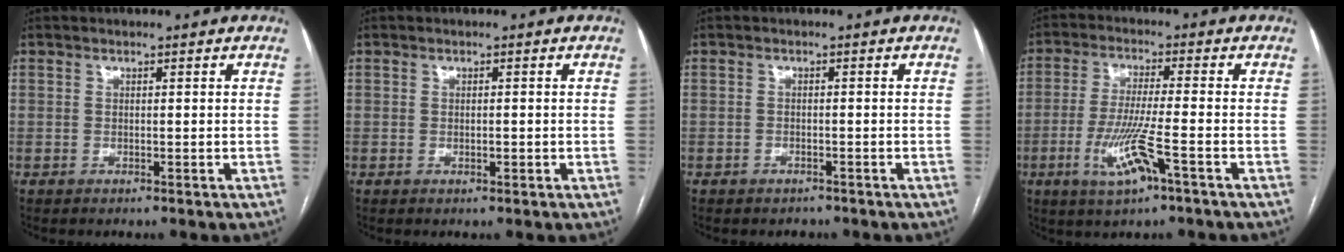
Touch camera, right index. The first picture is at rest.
{"total": 0.9, "force": [-0.2, 0.4, 0.8], "torque": [-0.014, 0.000, -0.001]}
{"total": 1.6, "force": [-1.3, 1.0, 0.1], "torque": [-0.008, 0.003, -0.015]}
{"total": 8.7, "force": [-3.7, 0.5, 7.9], "torque": [-0.162, -0.013, -0.067]}